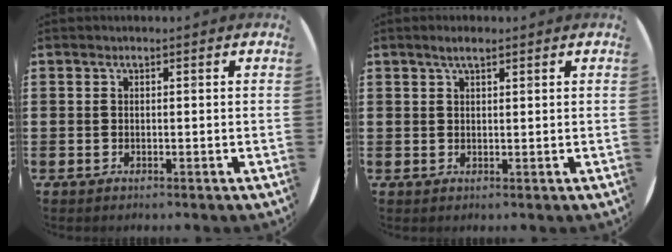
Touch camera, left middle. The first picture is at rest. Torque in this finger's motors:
{"motor_torque": [0.68, -0.36, 0.01, -0.01]}